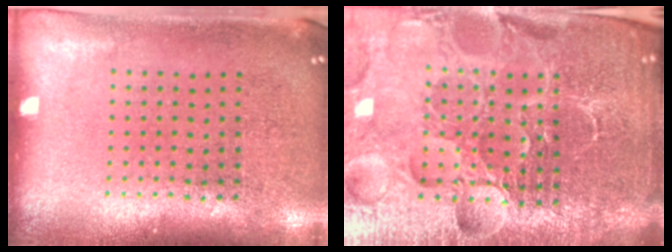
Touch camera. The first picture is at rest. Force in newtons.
{"total": 6.7, "press": 5.9, "slide": 3.2}